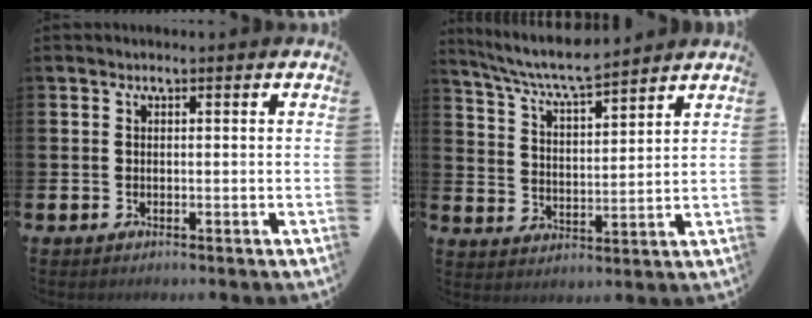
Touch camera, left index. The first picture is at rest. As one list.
[{"total": 6.7, "force": [6.3, 0.5, 2.2], "torque": [-0.071, -0.036, 0.111]}]